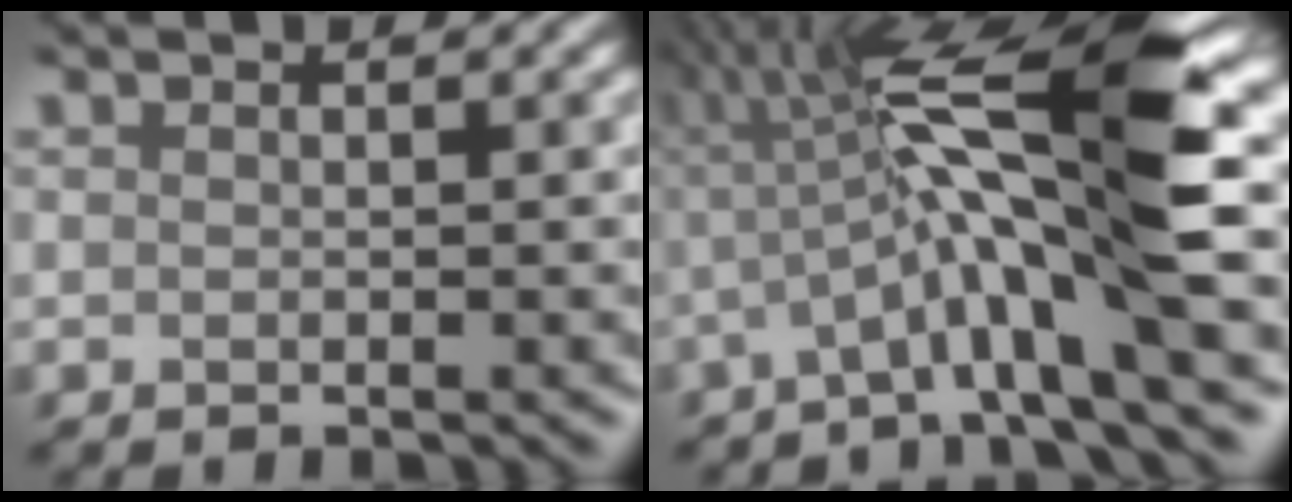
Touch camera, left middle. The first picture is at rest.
{"total": 12.6, "force": [0.4, 2.0, 12.4], "torque": [-0.216, 0.024, 0.008]}